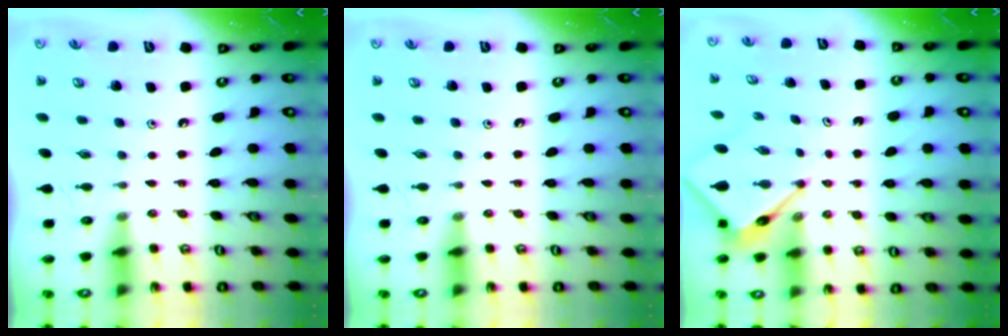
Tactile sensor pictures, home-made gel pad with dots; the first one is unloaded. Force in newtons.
{"total": 0.0}
{"total": 5.9, "press": 5.9, "slide": 0.6}